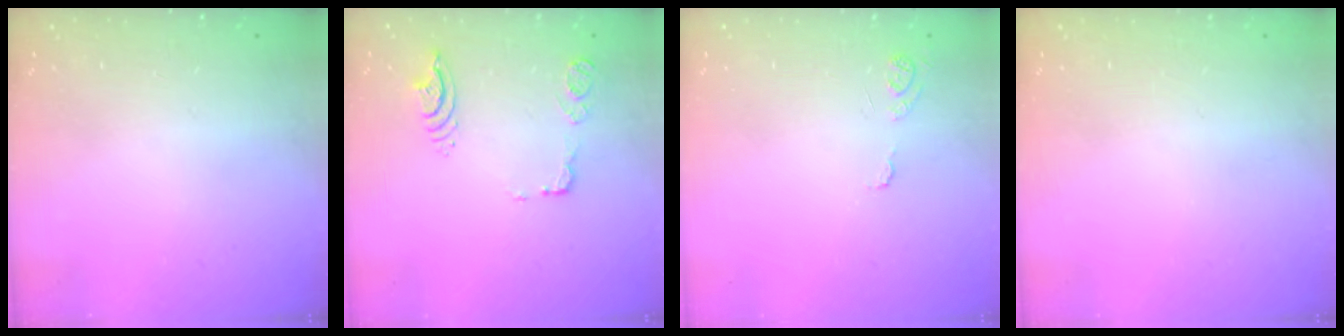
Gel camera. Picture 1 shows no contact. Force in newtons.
{"total": 10.8, "press": 10.7, "slide": 1.4}
{"total": 7.2, "press": 7.2, "slide": 0.7}
{"total": 0.0}